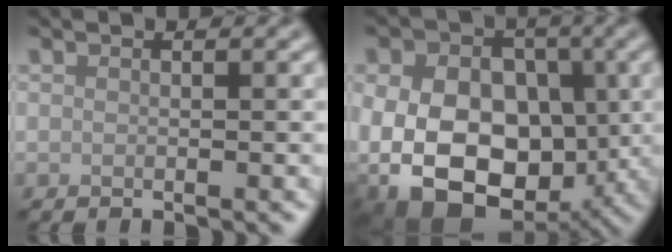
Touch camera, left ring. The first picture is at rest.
{"total": 19.1, "force": [-3.0, 14.9, 11.6], "torque": [-0.211, 0.003, -0.074]}